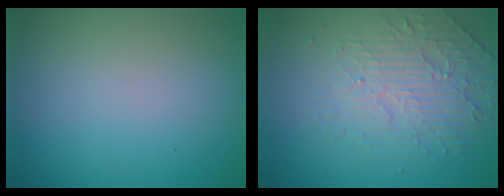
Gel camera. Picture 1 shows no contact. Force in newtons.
{"total": 4.6, "press": 3.2, "slide": 3.2}